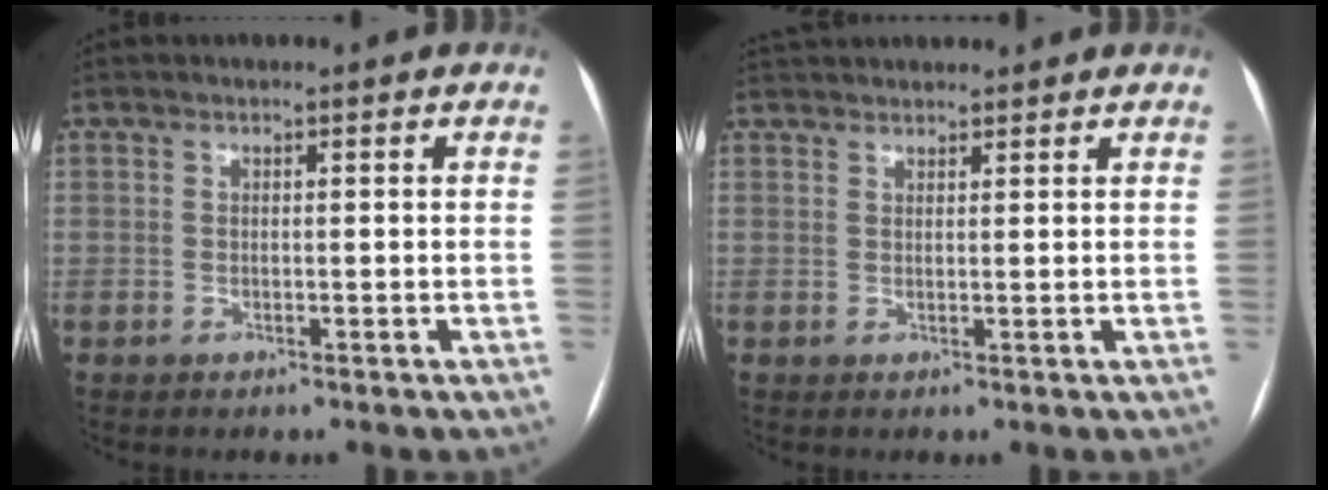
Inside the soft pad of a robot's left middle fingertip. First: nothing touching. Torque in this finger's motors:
{"motor_torque": [0.30, -0.38, -0.08, 0.00]}